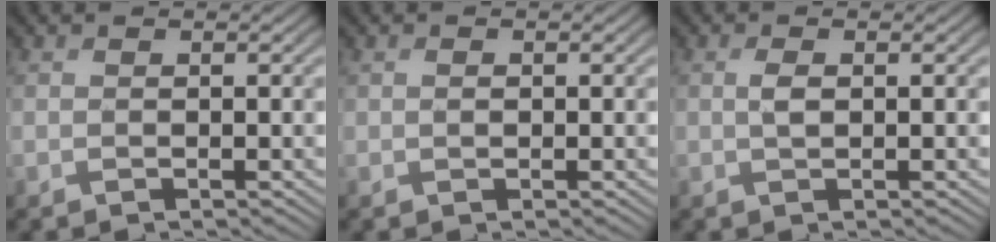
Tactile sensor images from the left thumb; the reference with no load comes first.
{"total": 0.6, "force": [0.0, 0.4, 0.4], "torque": [-0.007, -0.001, 0.000]}
{"total": 1.4, "force": [0.2, 0.6, 1.3], "torque": [-0.029, 0.001, 0.002]}